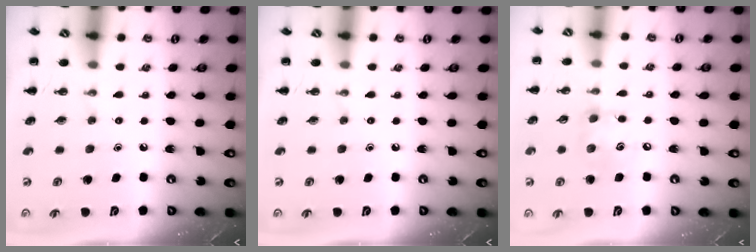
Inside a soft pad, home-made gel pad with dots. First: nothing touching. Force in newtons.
{"total": 0.0}
{"total": 7.0, "press": 6.9, "slide": 0.6}